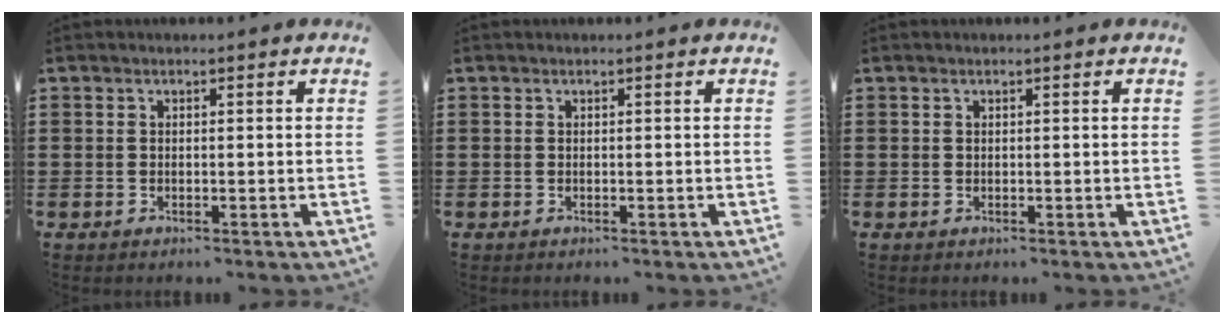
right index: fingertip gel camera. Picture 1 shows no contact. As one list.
[{"total": 0.0}, {"total": 0.0}]